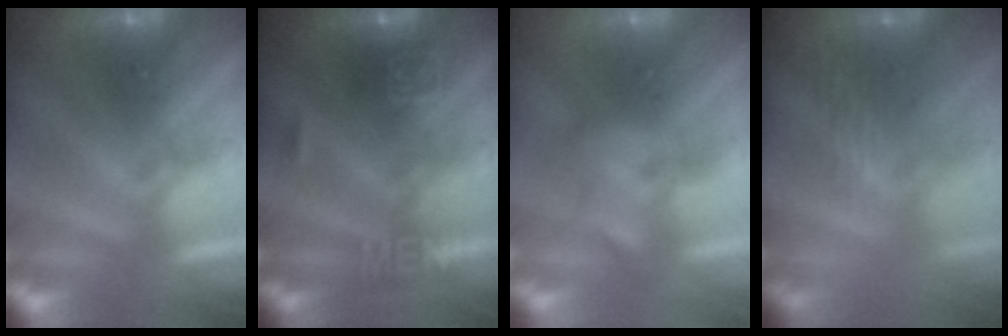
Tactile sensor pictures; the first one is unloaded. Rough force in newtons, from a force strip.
{"total": 3.2}
{"total": 2.2}
{"total": 2.4}